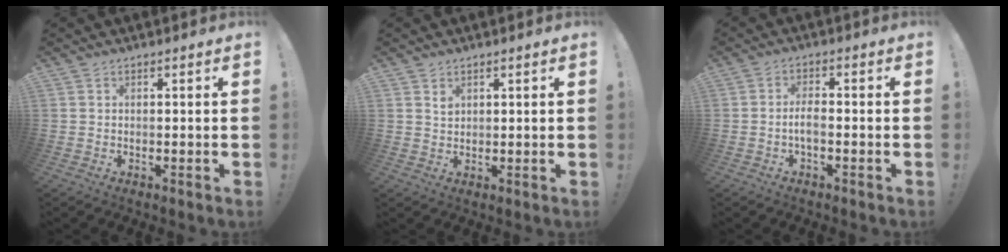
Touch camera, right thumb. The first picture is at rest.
{"total": 2.2, "force": [1.5, 1.5, 0.8], "torque": [-0.009, -0.005, 0.027]}
{"total": 3.8, "force": [-1.3, 1.1, 3.4], "torque": [-0.078, -0.005, -0.029]}